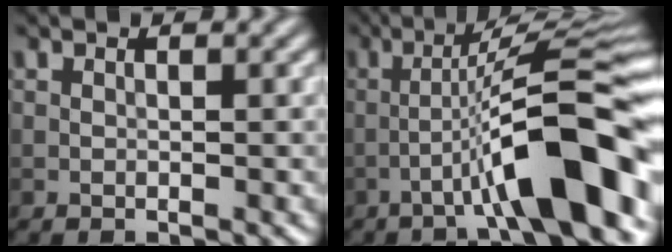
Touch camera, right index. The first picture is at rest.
{"total": 10.9, "force": [-4.5, 1.2, 9.8], "torque": [-0.147, 0.029, -0.070]}